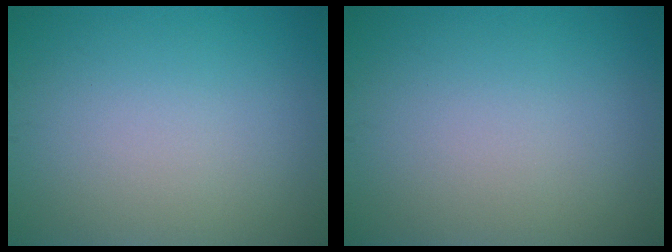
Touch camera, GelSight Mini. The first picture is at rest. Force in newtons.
{"total": 0.0}